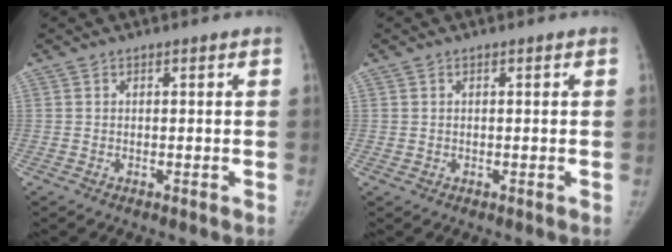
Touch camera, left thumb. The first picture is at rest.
{"total": 0.5, "force": [0.2, 0.4, 0.3], "torque": [0.000, -0.001, 0.005]}